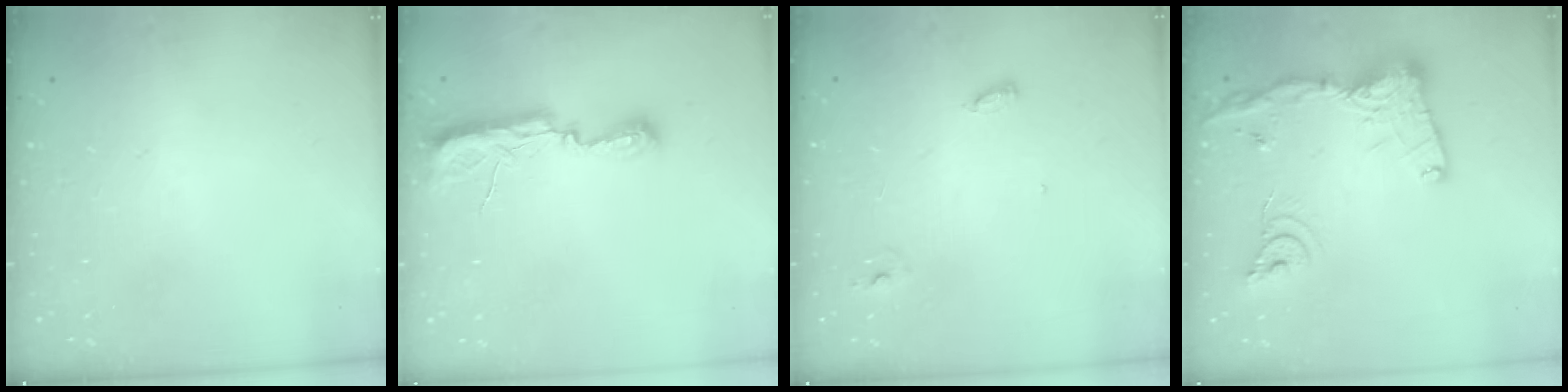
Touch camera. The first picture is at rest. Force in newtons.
{"total": 8.1, "press": 8.1, "slide": 1.0}
{"total": 5.0, "press": 5.0, "slide": 0.4}
{"total": 18.5, "press": 18.4, "slide": 1.7}